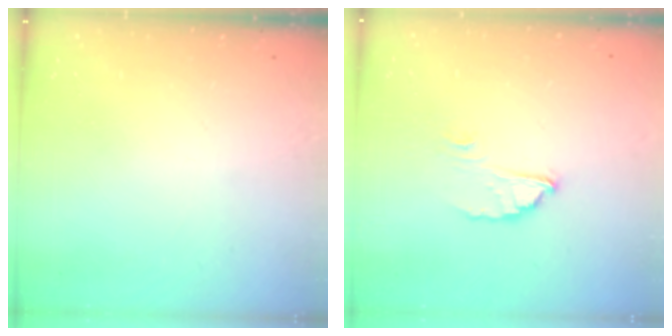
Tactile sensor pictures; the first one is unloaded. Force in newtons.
{"total": 4.0, "press": 4.0, "slide": 0.1}